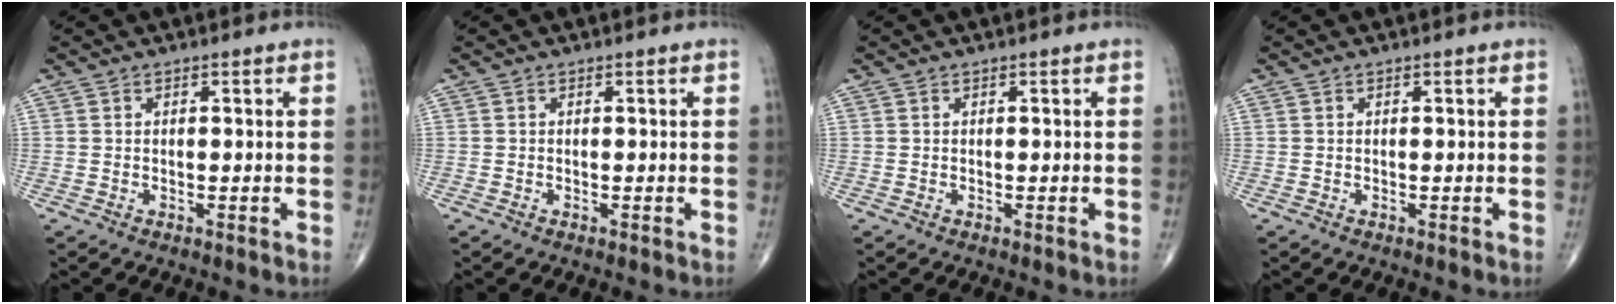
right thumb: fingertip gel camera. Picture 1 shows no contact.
{"total": 0.0}
{"total": 0.0}
{"total": 0.0}